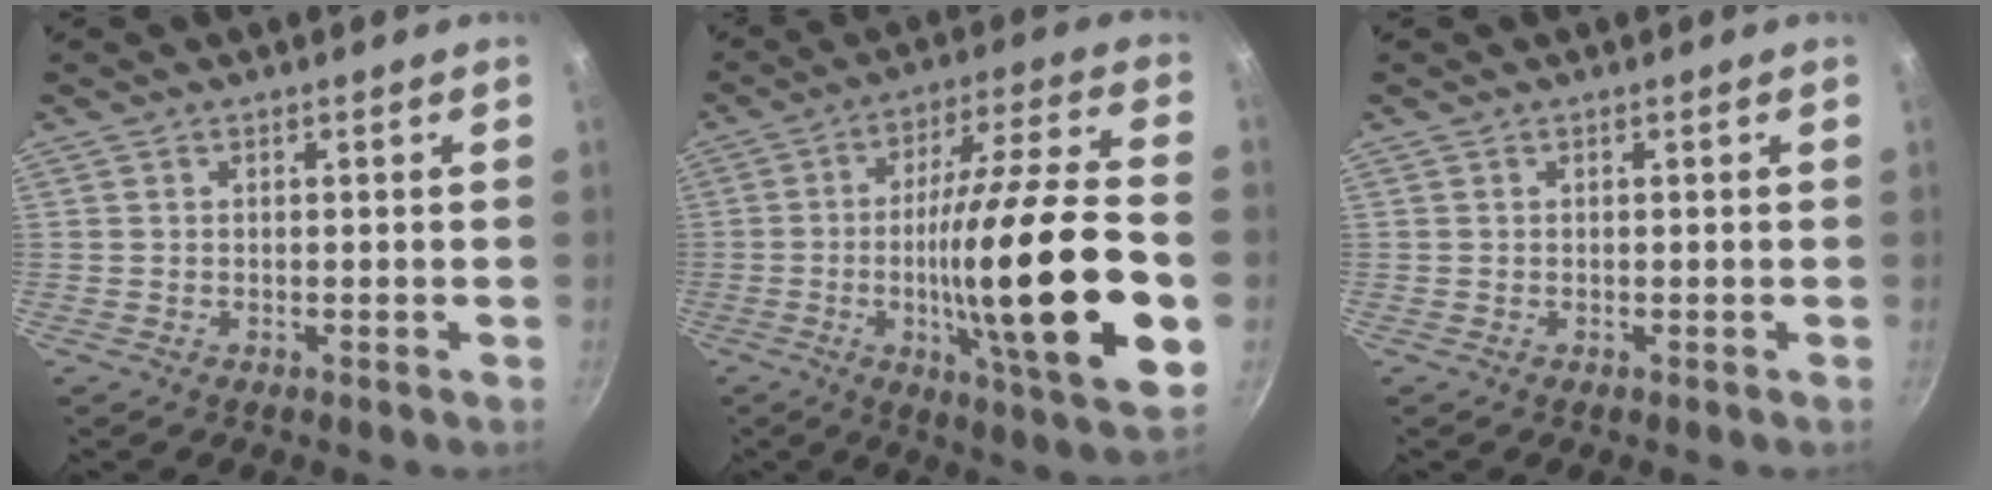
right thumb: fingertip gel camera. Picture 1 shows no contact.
{"total": 27.2, "force": [-5.1, 4.6, 26.3], "torque": [-0.412, 0.017, -0.078]}
{"total": 0.0}